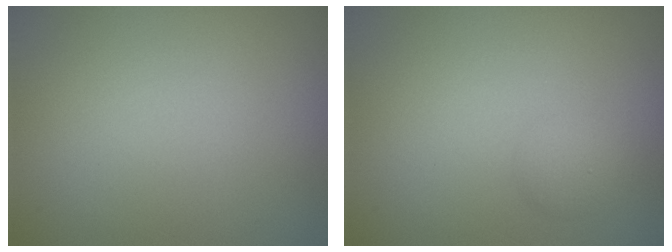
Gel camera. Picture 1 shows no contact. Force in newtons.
{"total": 1.2, "press": 1.2, "slide": 0.1}